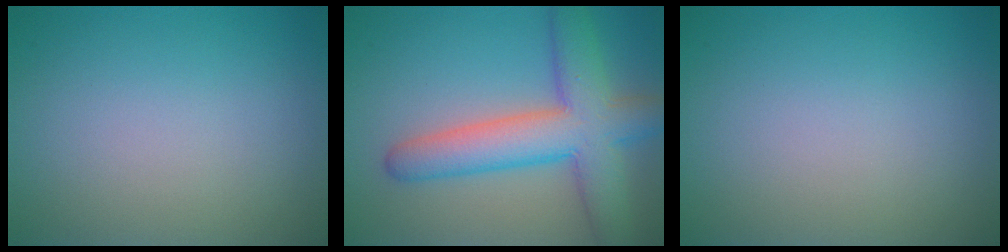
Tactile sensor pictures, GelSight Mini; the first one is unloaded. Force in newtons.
{"total": 7.9, "press": 7.9, "slide": 0.4}
{"total": 0.0}